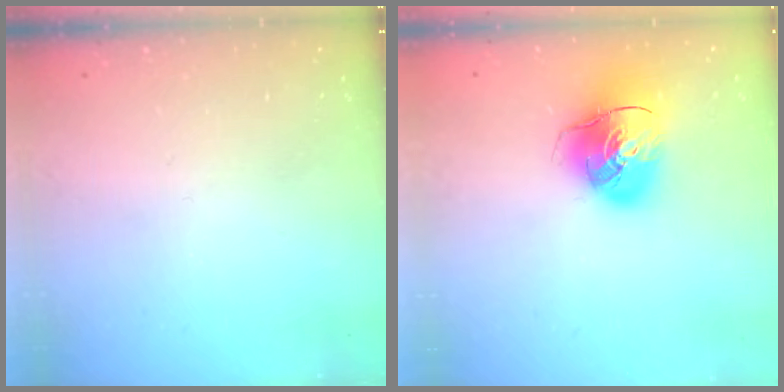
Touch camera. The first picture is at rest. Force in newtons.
{"total": 16.3, "press": 16.1, "slide": 2.4}